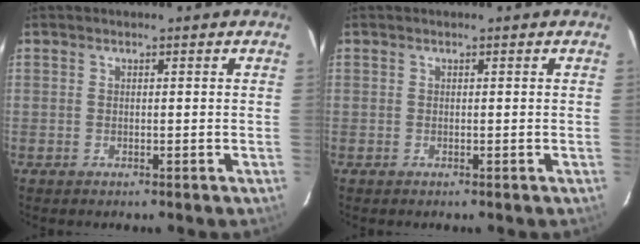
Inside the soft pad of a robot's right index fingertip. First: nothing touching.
{"total": 0.0}